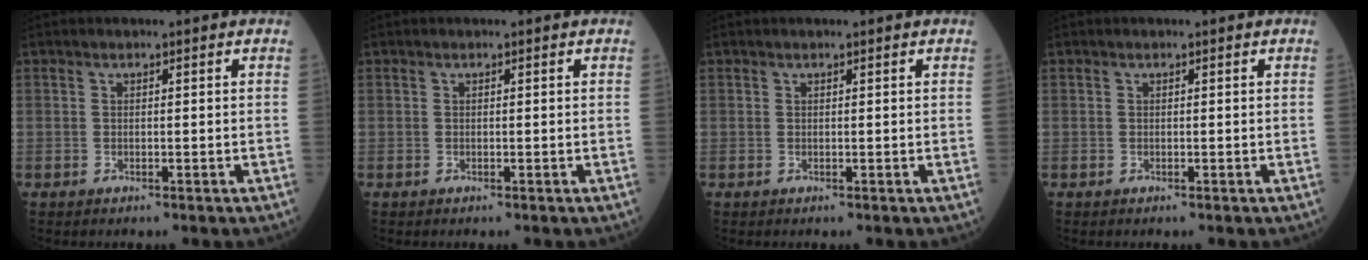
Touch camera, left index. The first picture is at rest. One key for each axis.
{"total": 0.0}
{"total": 0.0}
{"total": 0.0}